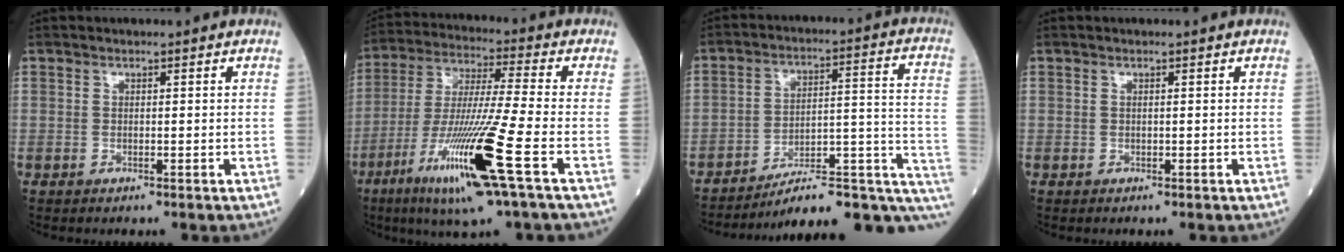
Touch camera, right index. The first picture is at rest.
{"total": 17.2, "force": [-7.3, -0.8, 15.5], "torque": [-0.327, -0.034, -0.137]}
{"total": 17.3, "force": [-13.0, 4.1, 10.8], "torque": [-0.074, 0.068, -0.173]}
{"total": 0.0}